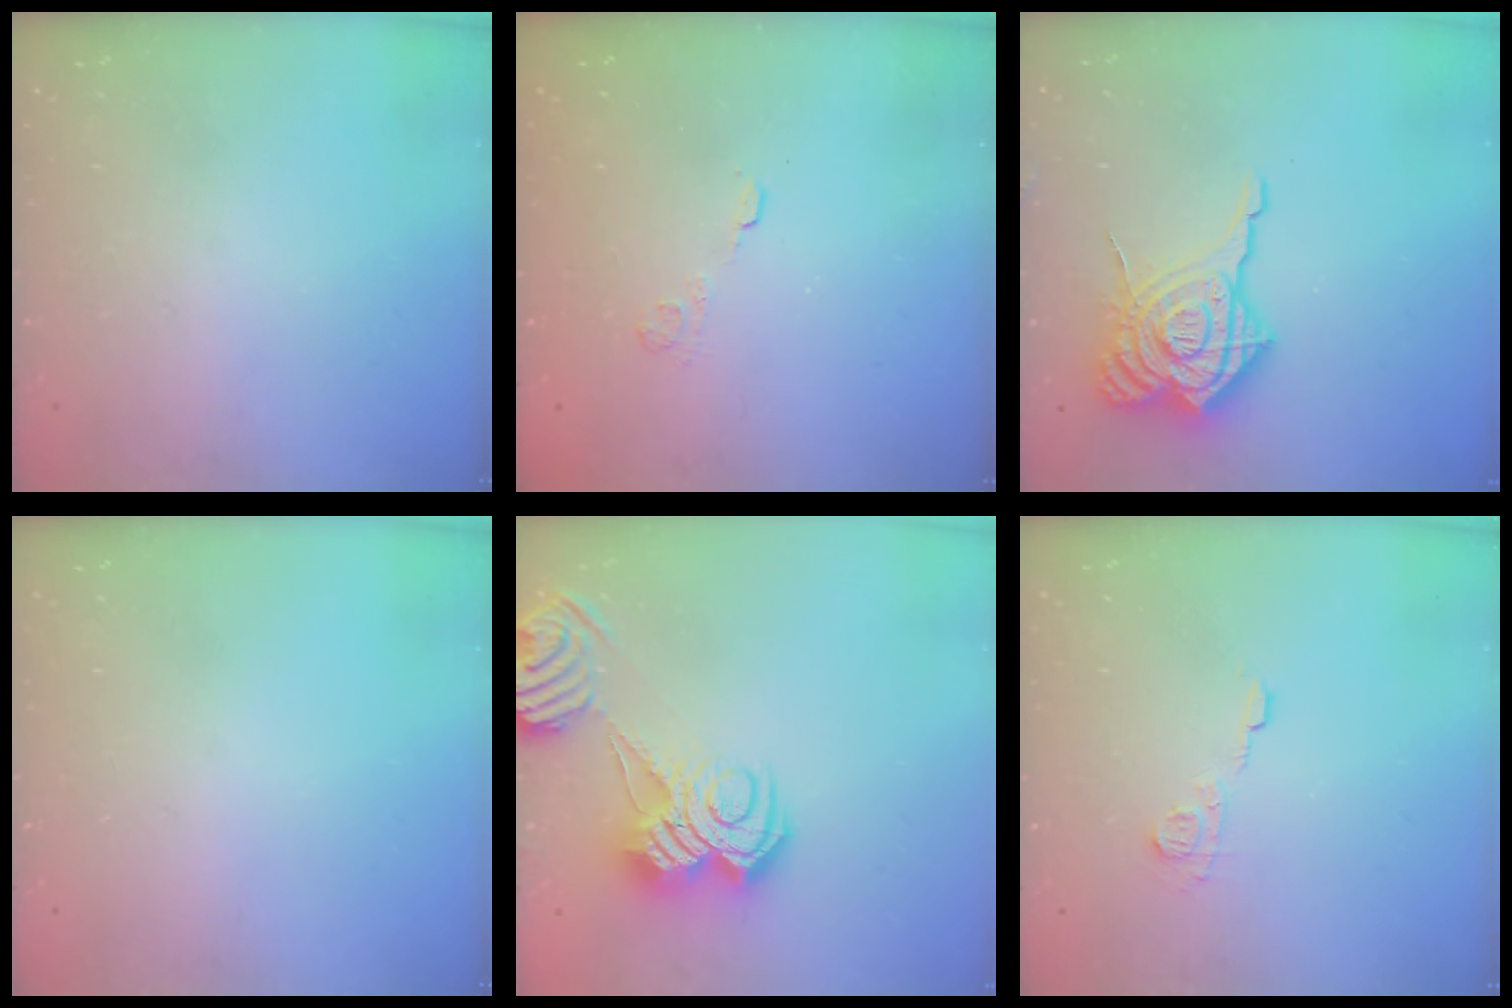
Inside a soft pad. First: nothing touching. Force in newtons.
{"total": 2.7, "press": 2.3, "slide": 1.4}
{"total": 20.1, "press": 20.0, "slide": 2.1}
{"total": 0.0}
{"total": 10.5, "press": 10.4, "slide": 0.9}
{"total": 7.0, "press": 7.0, "slide": 0.6}